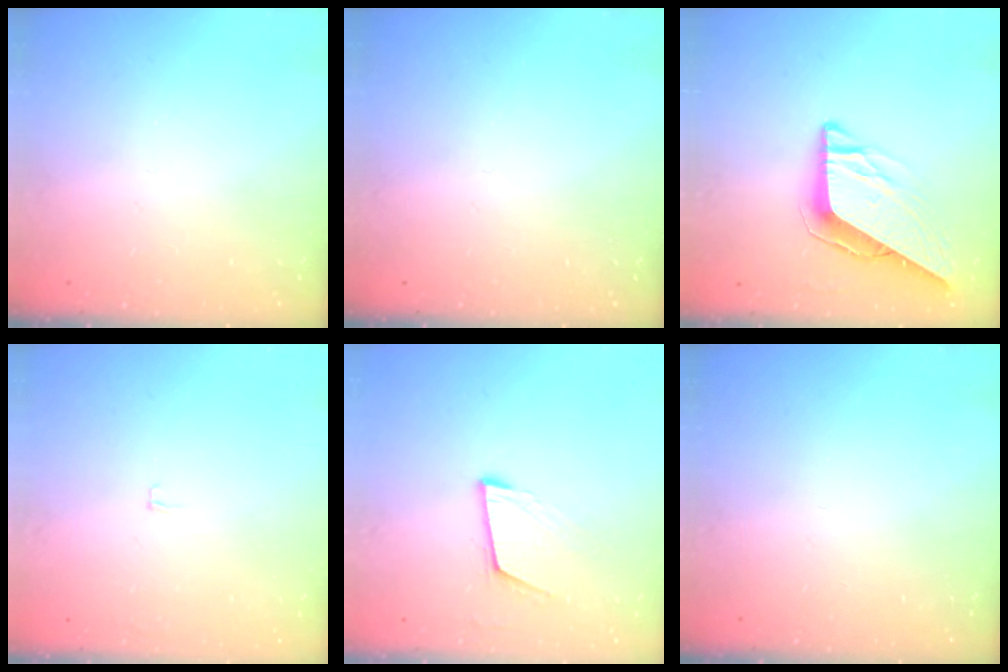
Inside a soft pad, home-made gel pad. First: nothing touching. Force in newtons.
{"total": 0.0}
{"total": 9.8, "press": 9.7, "slide": 1.1}
{"total": 2.4, "press": 2.4, "slide": 0.2}
{"total": 6.7, "press": 6.4, "slide": 2.0}
{"total": 0.0}